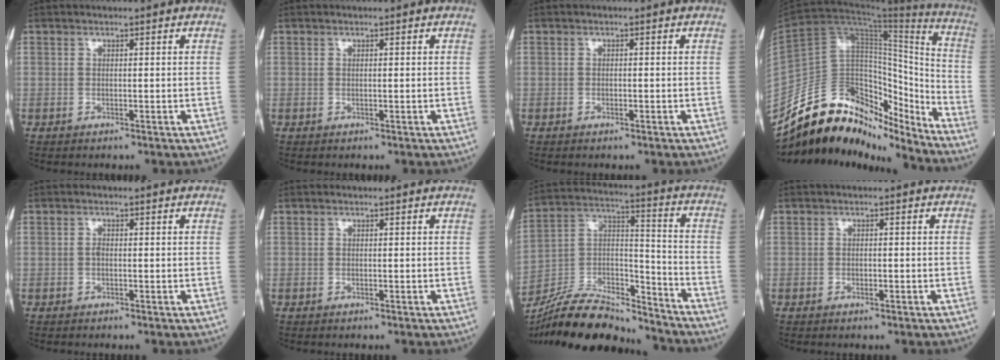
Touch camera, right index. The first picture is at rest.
{"total": 0.0}
{"total": 0.7, "force": [-0.4, 0.3, 0.6], "torque": [-0.009, -0.001, -0.006]}
{"total": 19.8, "force": [-16.7, 7.1, 8.0], "torque": [-0.128, 0.060, -0.275]}
{"total": 0.6, "force": [-0.2, 0.3, 0.6], "torque": [-0.014, 0.001, -0.005]}
{"total": 0.0}
{"total": 18.6, "force": [-17.2, 3.9, 6.1], "torque": [-0.117, 0.023, -0.302]}
{"total": 0.9, "force": [-0.5, 0.3, 0.7], "torque": [-0.010, -0.001, -0.007]}